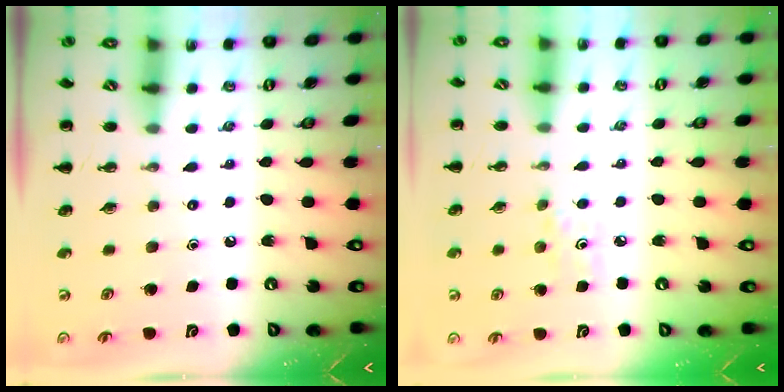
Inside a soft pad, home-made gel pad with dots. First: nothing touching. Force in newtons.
{"total": 3.1, "press": 3.0, "slide": 0.8}